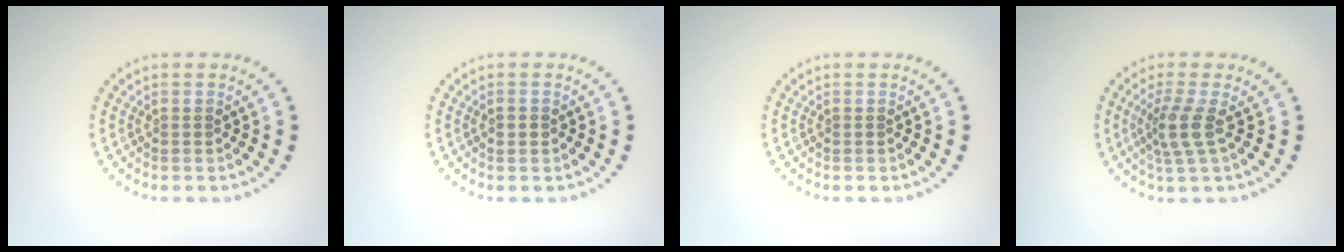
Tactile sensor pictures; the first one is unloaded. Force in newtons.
{"total": 1.2, "press": 1.2, "slide": 0.1}
{"total": 0.0}
{"total": 2.7, "press": 2.0, "slide": 1.8}